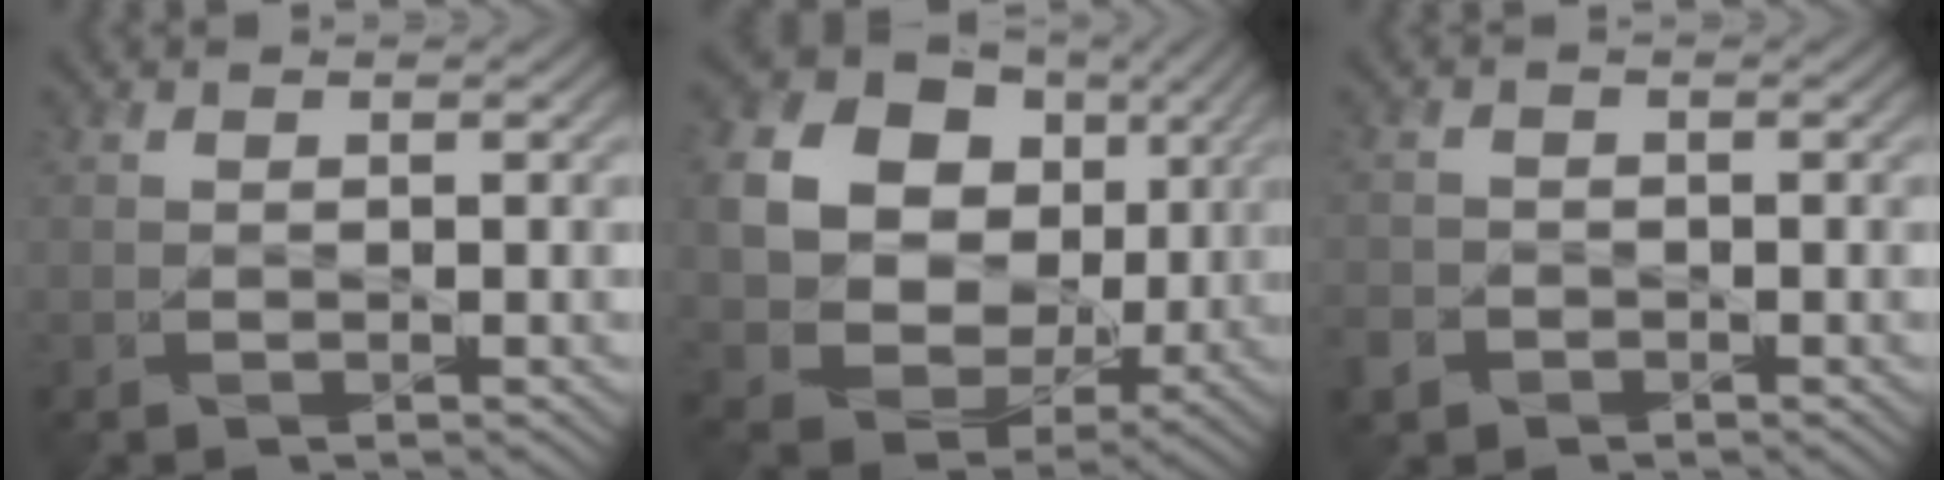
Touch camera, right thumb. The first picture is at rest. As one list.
[{"total": 18.2, "force": [4.1, 15.6, 8.6], "torque": [-0.246, 0.012, 0.099]}, {"total": 2.6, "force": [-1.7, 1.9, 0.5], "torque": [-0.017, -0.011, -0.041]}]